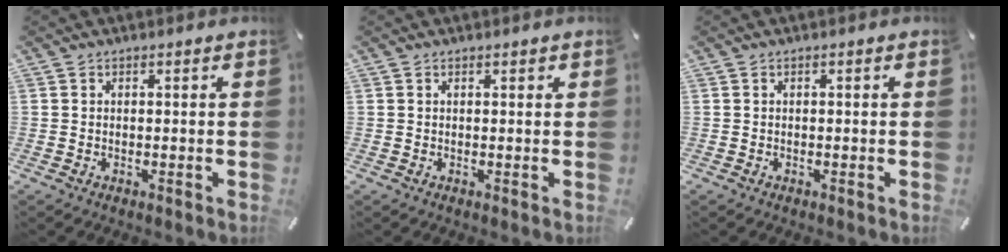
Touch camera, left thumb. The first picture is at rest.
{"total": 0.5, "force": [0.3, 0.2, 0.4], "torque": [-0.008, 0.002, 0.005]}
{"total": 0.0}